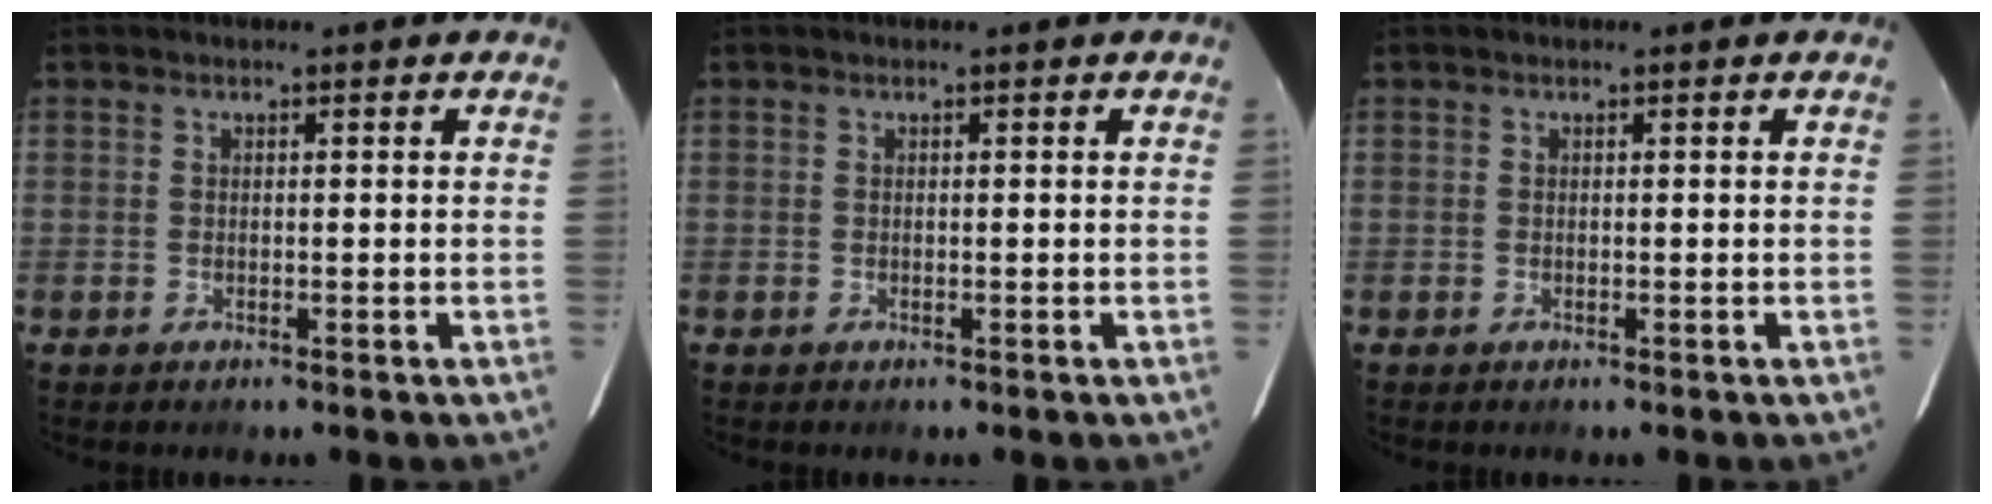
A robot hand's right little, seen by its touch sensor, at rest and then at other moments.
{"total": 0.0}
{"total": 0.0}